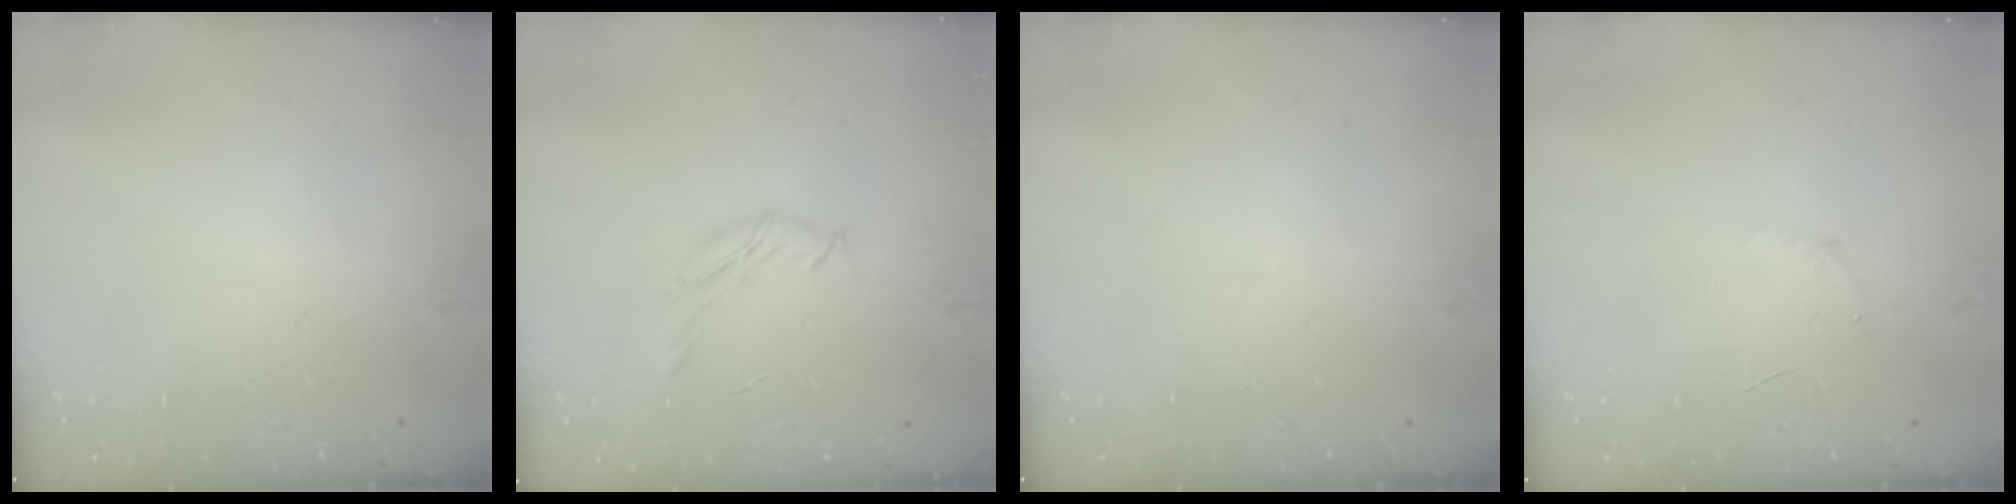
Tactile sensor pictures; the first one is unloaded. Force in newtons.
{"total": 4.7, "press": 4.6, "slide": 0.9}
{"total": 0.0}
{"total": 3.8, "press": 3.6, "slide": 1.1}